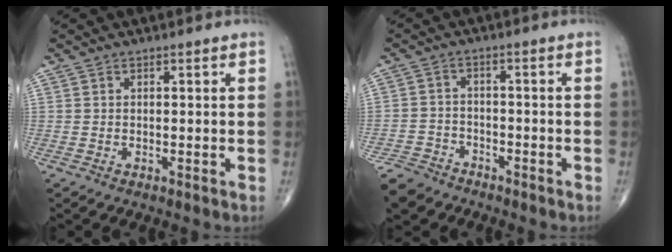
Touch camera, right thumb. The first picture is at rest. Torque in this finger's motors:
{"motor_torque": [1.62, 0.35, -0.06, -0.51, 0.04]}